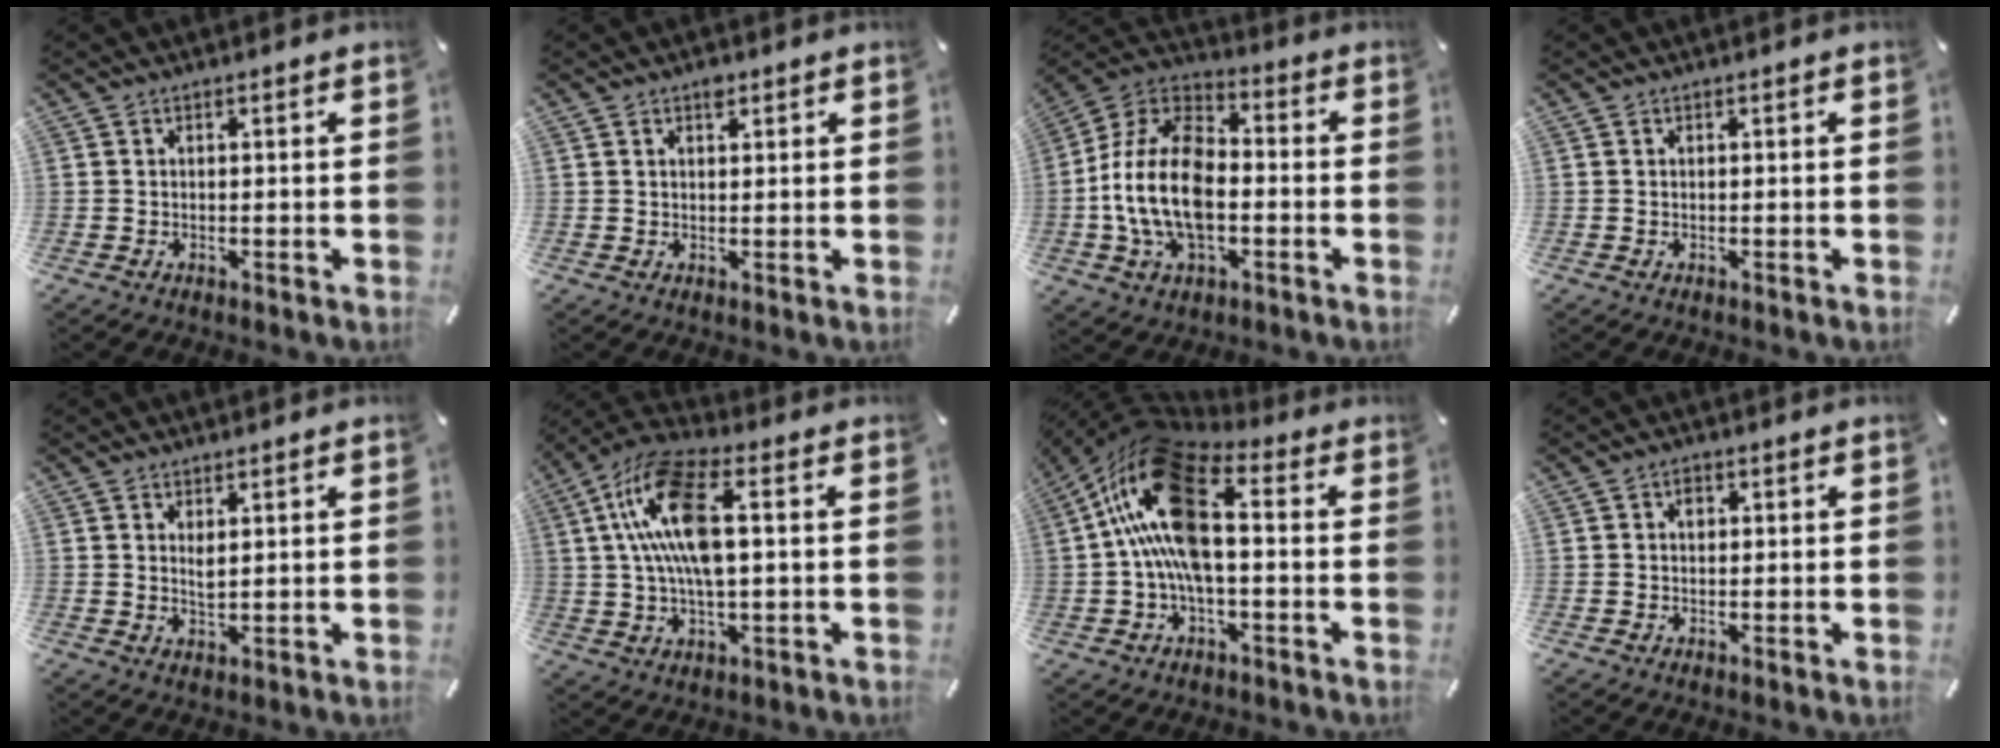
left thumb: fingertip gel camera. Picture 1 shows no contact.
{"total": 1.9, "force": [1.3, 1.1, 1.0], "torque": [-0.013, -0.001, 0.021]}
{"total": 17.5, "force": [-4.0, 11.0, 13.1], "torque": [-0.290, 0.016, -0.077]}
{"total": 0.0}
{"total": 2.3, "force": [1.4, 0.8, 1.7], "torque": [-0.029, -0.002, 0.023]}
{"total": 14.7, "force": [2.5, 6.3, 13.1], "torque": [-0.276, -0.001, 0.040]}
{"total": 19.5, "force": [2.1, 10.4, 16.4], "torque": [-0.319, 0.000, 0.038]}
{"total": 1.5, "force": [0.4, 1.2, 0.8], "torque": [-0.009, 0.003, 0.004]}